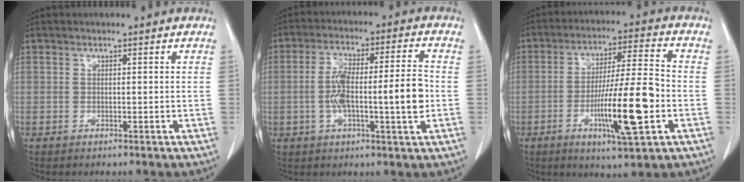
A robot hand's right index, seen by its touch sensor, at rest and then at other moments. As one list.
[{"total": 11.4, "force": [-1.5, 1.6, 11.2], "torque": [-0.195, 0.018, -0.026]}, {"total": 13.8, "force": [-4.0, 1.0, 13.1], "torque": [-0.226, -0.004, -0.066]}]